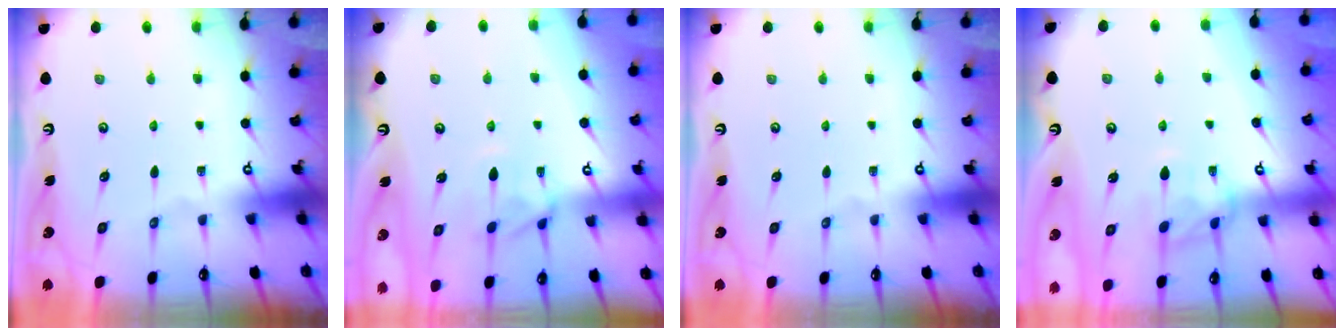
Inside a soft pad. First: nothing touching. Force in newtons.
{"total": 1.8, "press": 1.5, "slide": 1.0}
{"total": 0.0}
{"total": 2.4, "press": 2.2, "slide": 1.2}